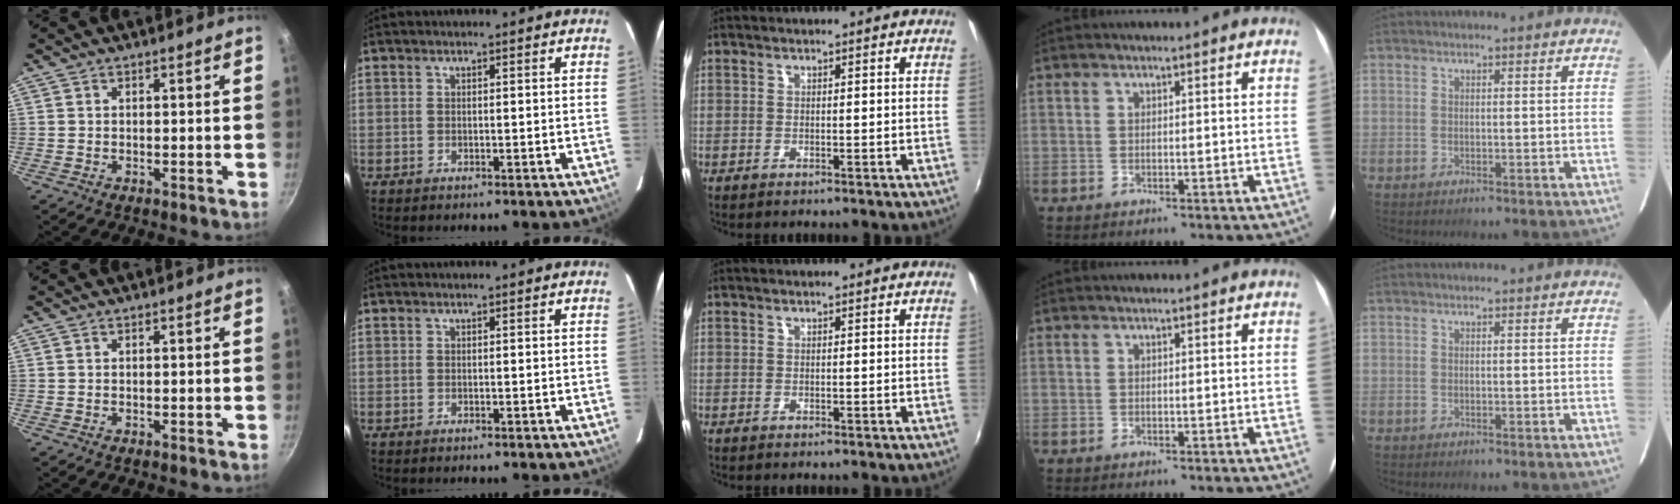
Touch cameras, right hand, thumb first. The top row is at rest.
{}